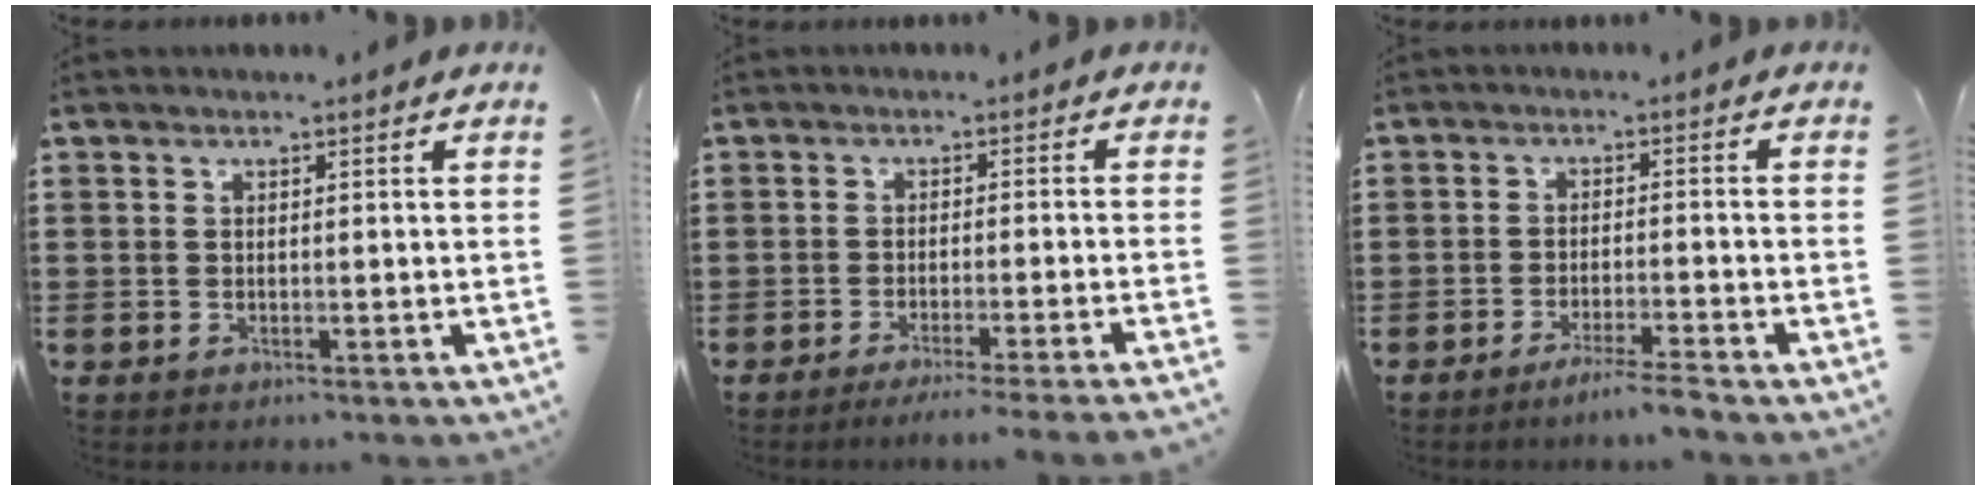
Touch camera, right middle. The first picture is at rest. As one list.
[{"total": 2.6, "force": [-2.1, -0.6, 1.3], "torque": [-0.021, -0.001, -0.044]}, {"total": 3.5, "force": [-3.1, -0.5, 1.5], "torque": [-0.022, -0.003, -0.058]}]